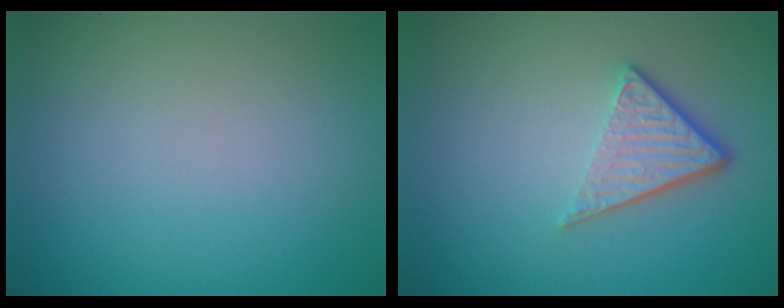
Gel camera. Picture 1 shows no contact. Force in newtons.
{"total": 3.8, "press": 2.6, "slide": 2.8}